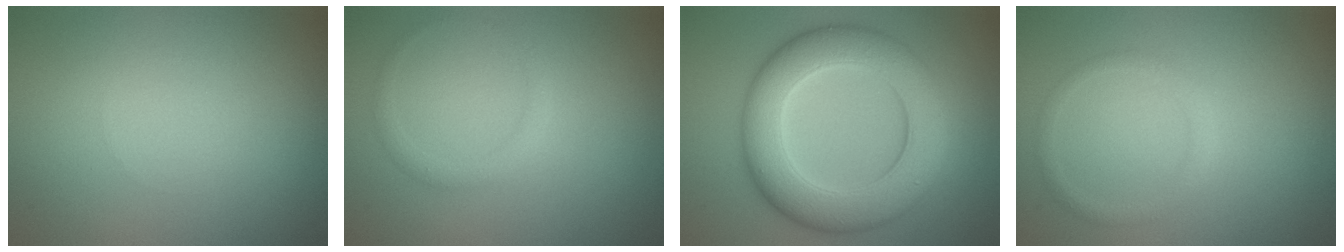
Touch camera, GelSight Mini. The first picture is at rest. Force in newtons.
{"total": 1.2, "press": 1.2, "slide": 0.2}
{"total": 9.3, "press": 9.3, "slide": 0.3}
{"total": 1.3, "press": 1.3, "slide": 0.0}